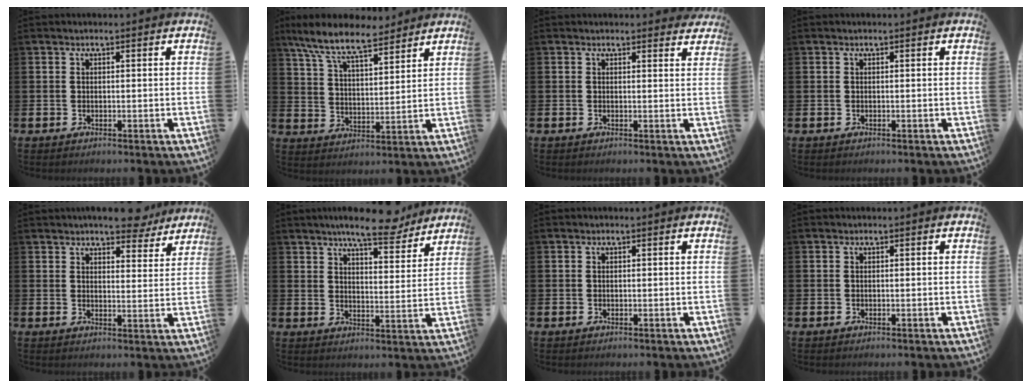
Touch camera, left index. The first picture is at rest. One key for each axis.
{"total": 8.9, "fx": 7.8, "fy": 2.1, "fz": 3.8, "tx": -0.106, "ty": -0.035, "tz": 0.141}
{"total": 1.2, "fx": 1.2, "fy": 0.2, "fz": 0.2, "tx": 0.004, "ty": -0.004, "tz": 0.019}
{"total": 0.0}
{"total": 6.3, "fx": 5.9, "fy": 1.5, "fz": 1.7, "tx": -0.024, "ty": -0.030, "tz": 0.105}
{"total": 8.5, "fx": 7.7, "fy": 1.3, "fz": 3.4, "tx": -0.061, "ty": -0.040, "tz": 0.135}
{"total": 0.0}
{"total": 0.0}